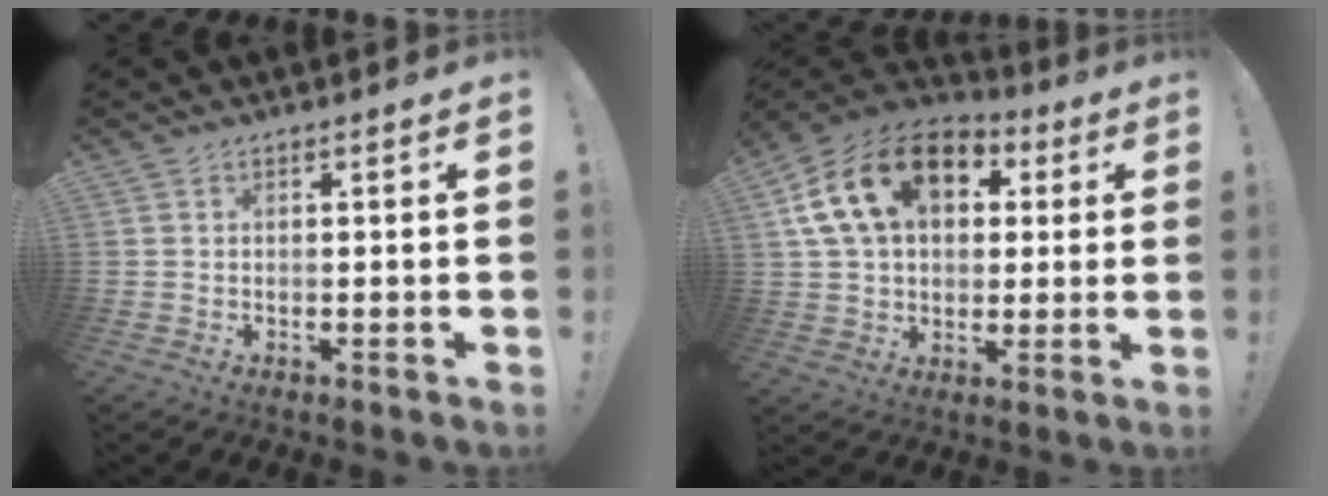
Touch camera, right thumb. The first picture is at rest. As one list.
[{"total": 20.1, "force": [6.8, 13.7, 13.0], "torque": [-0.219, -0.003, 0.123]}]